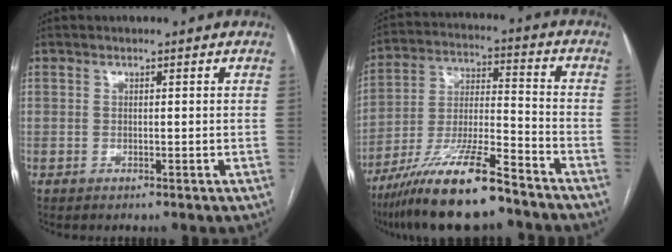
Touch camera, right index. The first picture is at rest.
{"total": 16.2, "force": [-12.3, 1.9, 10.4], "torque": [-0.209, -0.022, -0.223]}